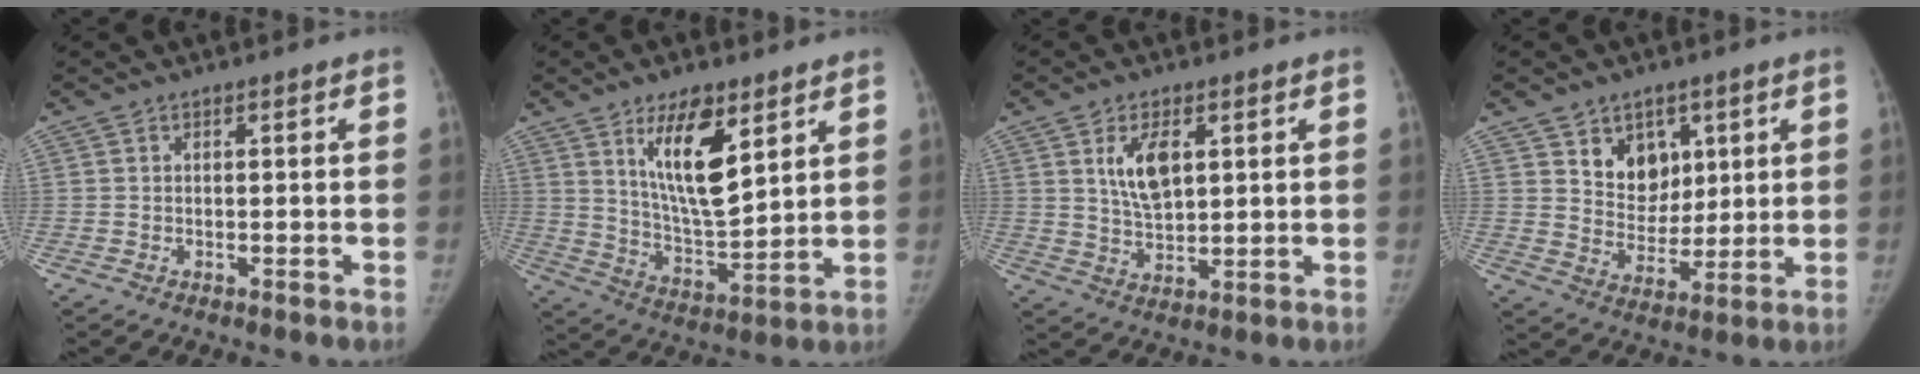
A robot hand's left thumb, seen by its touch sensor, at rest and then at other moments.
{"total": 14.0, "force": [6.8, 5.1, 11.0], "torque": [-0.165, -0.050, 0.130]}
{"total": 7.6, "force": [2.5, 3.8, 6.1], "torque": [-0.100, -0.014, 0.054]}
{"total": 9.3, "force": [4.3, 6.9, 4.4], "torque": [-0.033, -0.029, 0.081]}